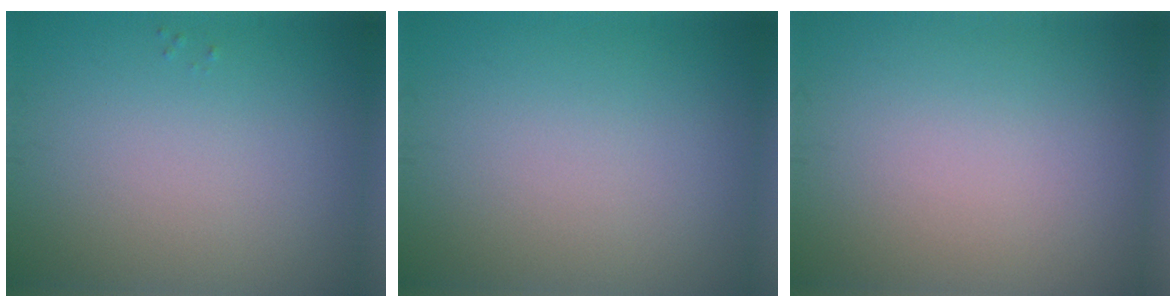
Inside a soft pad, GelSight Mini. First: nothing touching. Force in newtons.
{"total": 0.0}
{"total": 0.0}